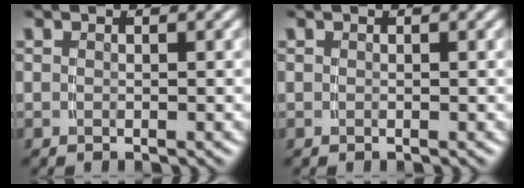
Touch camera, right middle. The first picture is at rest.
{"total": 0.0}